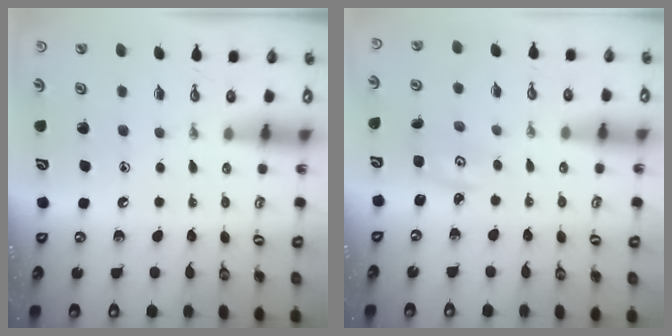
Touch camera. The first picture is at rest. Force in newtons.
{"total": 1.8, "press": 1.8, "slide": 0.0}